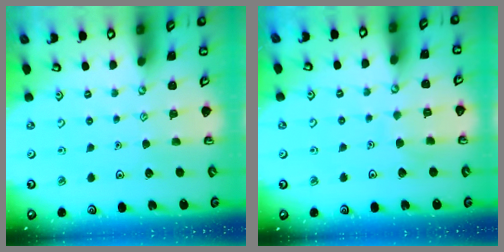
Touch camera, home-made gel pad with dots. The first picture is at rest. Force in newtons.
{"total": 3.9, "press": 3.9, "slide": 0.3}